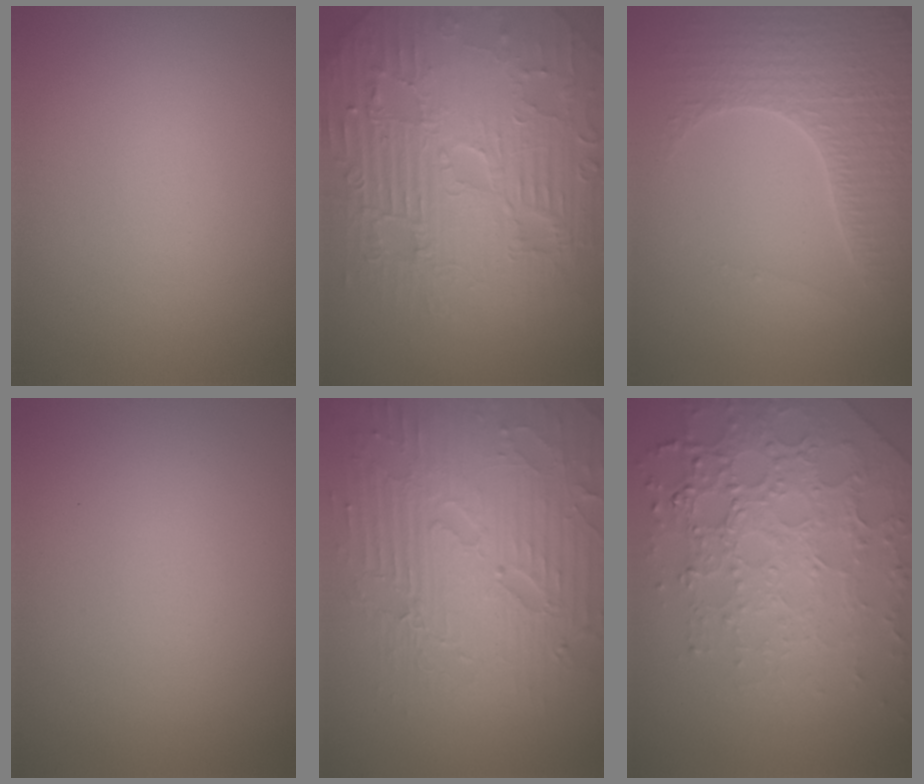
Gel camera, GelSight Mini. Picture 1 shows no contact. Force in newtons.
{"total": 11.6, "press": 7.5, "slide": 8.9}
{"total": 4.0, "press": 3.9, "slide": 1.1}
{"total": 0.0}
{"total": 8.4, "press": 6.0, "slide": 5.9}
{"total": 8.1, "press": 5.6, "slide": 5.9}